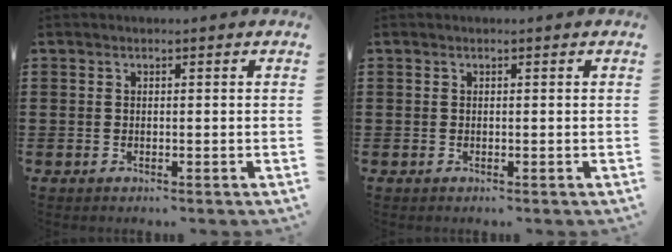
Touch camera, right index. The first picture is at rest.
{"total": 0.0}